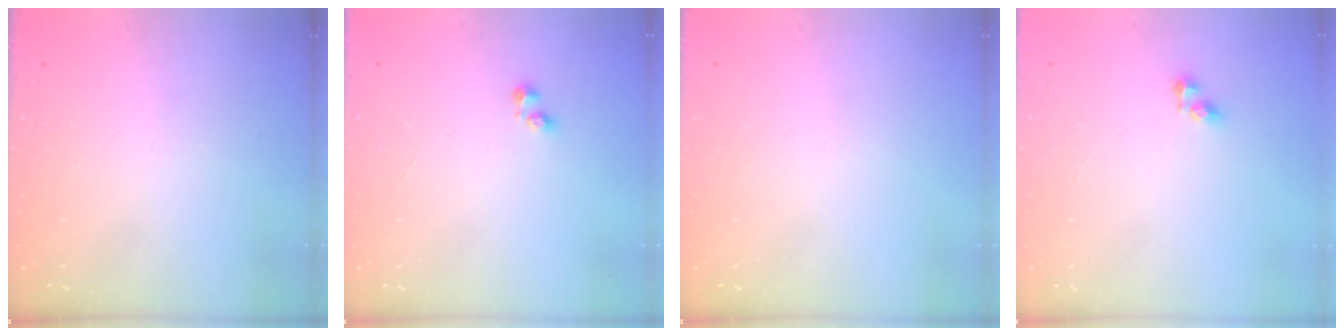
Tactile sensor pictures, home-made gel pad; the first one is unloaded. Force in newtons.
{"total": 1.2, "press": 1.0, "slide": 0.6}
{"total": 0.0}
{"total": 4.8, "press": 4.7, "slide": 0.3}